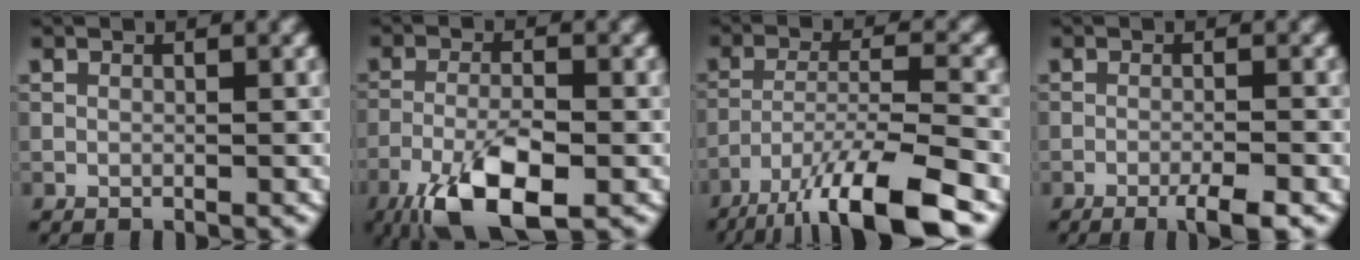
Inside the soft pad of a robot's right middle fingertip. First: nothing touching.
{"total": 8.2, "force": [-4.7, 2.6, 6.2], "torque": [-0.120, -0.009, -0.090]}
{"total": 11.7, "force": [-8.3, 2.6, 7.8], "torque": [-0.143, -0.009, -0.143]}
{"total": 3.2, "force": [-1.9, 0.3, 2.5], "torque": [-0.041, 0.002, -0.037]}